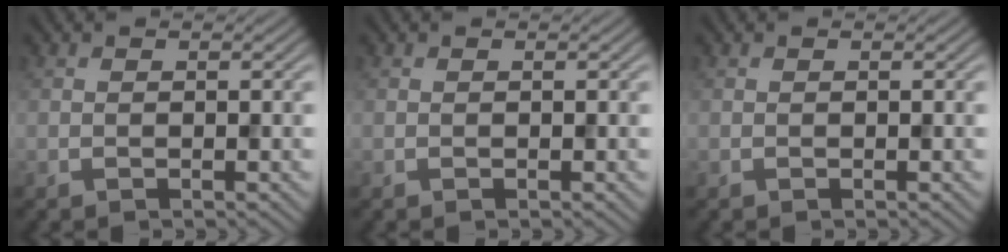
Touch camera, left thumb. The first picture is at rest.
{"total": 0.0}
{"total": 0.0}